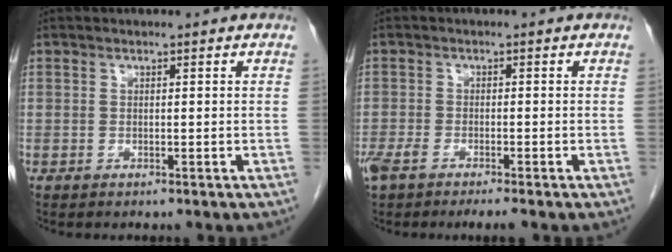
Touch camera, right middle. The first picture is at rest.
{"total": 5.1, "force": [-3.8, 0.9, 3.2], "torque": [-0.057, -0.007, -0.064]}